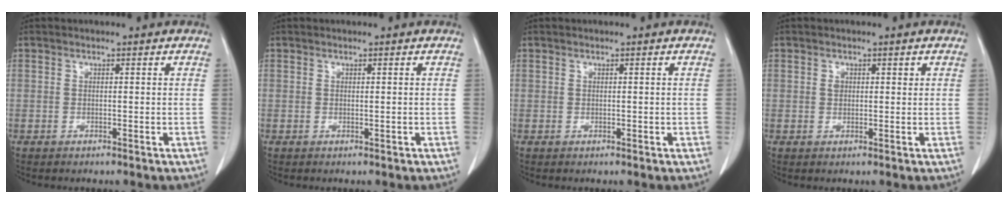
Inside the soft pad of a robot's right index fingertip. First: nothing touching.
{"total": 0.0}
{"total": 0.0}
{"total": 1.3, "force": [0.5, 1.0, 0.6], "torque": [-0.008, 0.005, 0.009]}